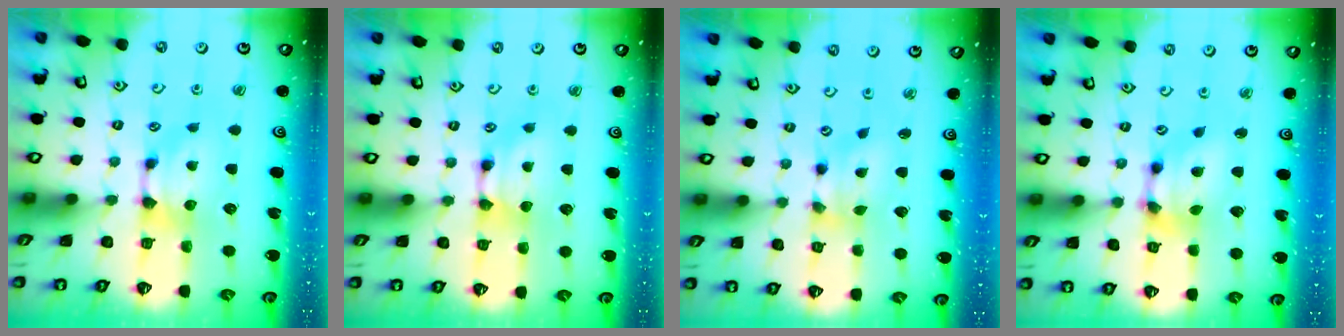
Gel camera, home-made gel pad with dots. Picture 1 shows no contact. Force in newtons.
{"total": 1.6, "press": 1.6, "slide": 0.2}
{"total": 3.4, "press": 3.0, "slide": 1.7}
{"total": 6.7, "press": 6.4, "slide": 2.2}